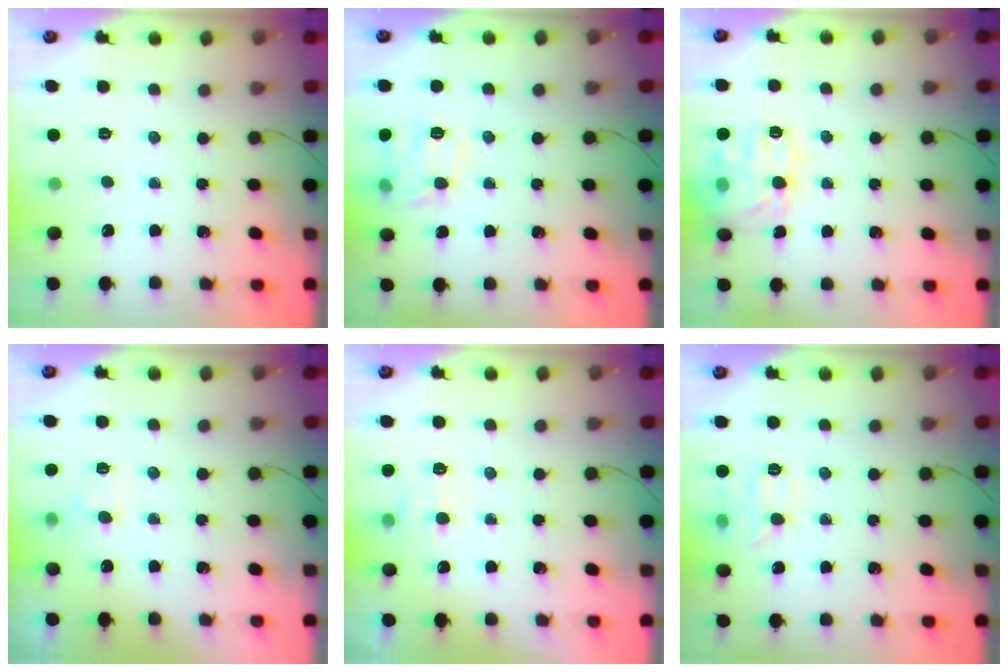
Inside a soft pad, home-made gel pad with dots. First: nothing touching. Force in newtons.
{"total": 11.1, "press": 11.1, "slide": 0.2}
{"total": 14.8, "press": 14.7, "slide": 0.6}
{"total": 3.7, "press": 3.4, "slide": 1.5}
{"total": 6.7, "press": 6.6, "slide": 1.3}
{"total": 8.7, "press": 8.7, "slide": 0.3}